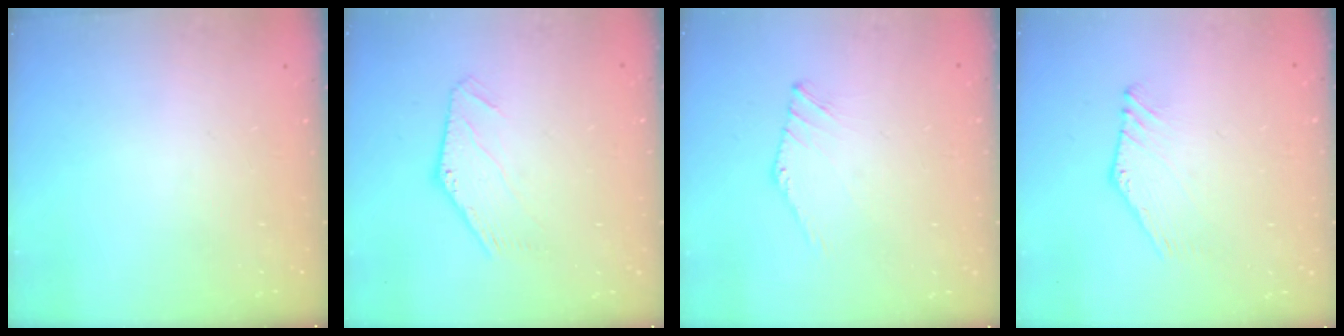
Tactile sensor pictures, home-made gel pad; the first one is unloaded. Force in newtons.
{"total": 1.1, "press": 1.1, "slide": 0.0}
{"total": 1.6, "press": 1.5, "slide": 0.4}
{"total": 2.1, "press": 2.1, "slide": 0.1}